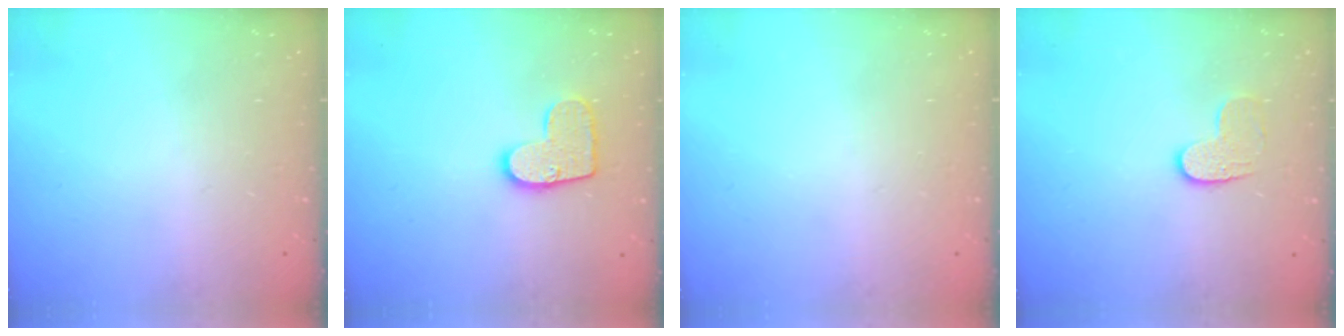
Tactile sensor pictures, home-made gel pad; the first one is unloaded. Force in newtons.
{"total": 10.7, "press": 10.7, "slide": 0.6}
{"total": 0.0}
{"total": 6.2, "press": 6.2, "slide": 0.3}